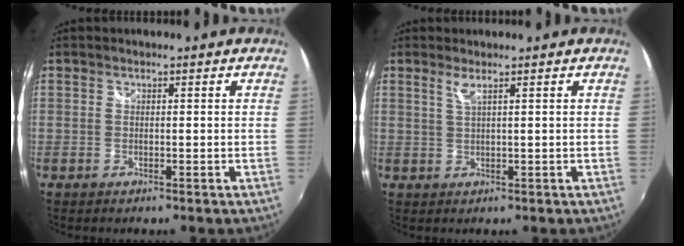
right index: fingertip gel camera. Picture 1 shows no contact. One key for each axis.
{"total": 1.7, "fx": 1.0, "fy": -0.3, "fz": 1.3, "tx": -0.026, "ty": -0.002, "tz": 0.019}